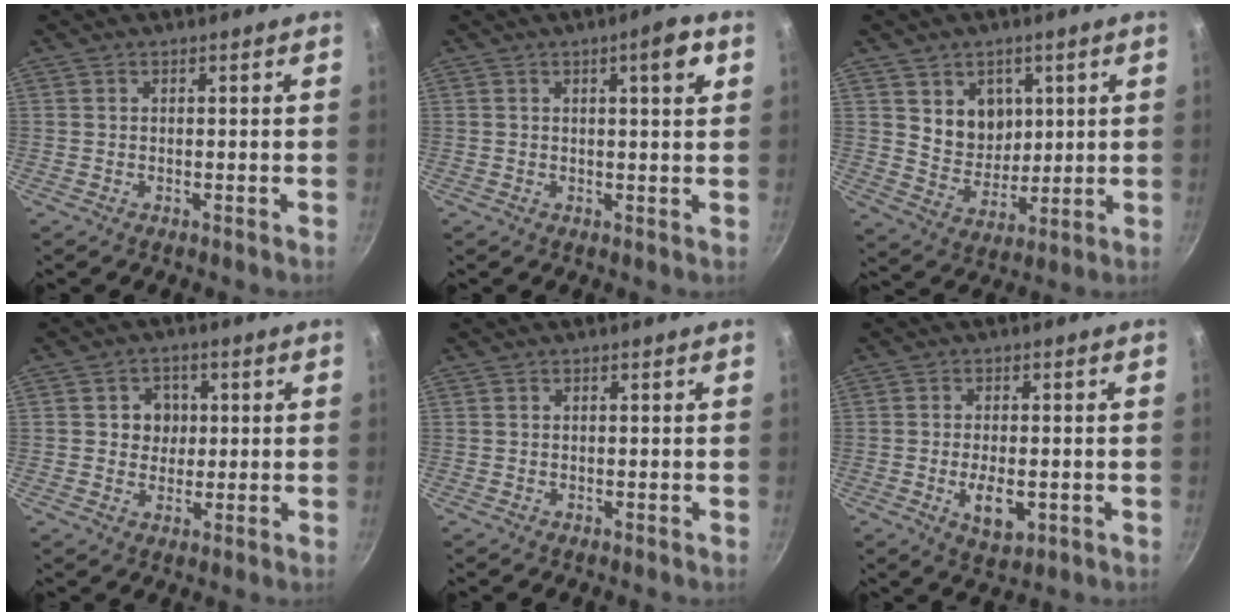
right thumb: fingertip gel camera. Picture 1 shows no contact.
{"total": 5.2, "force": [1.9, 1.1, 4.7], "torque": [-0.055, 0.000, 0.023]}
{"total": 8.9, "force": [2.8, 7.6, 3.8], "torque": [-0.031, -0.024, 0.057]}
{"total": 4.8, "force": [0.7, 4.5, 1.8], "torque": [0.006, -0.001, 0.006]}
{"total": 0.0}
{"total": 6.3, "force": [-1.5, 3.1, 5.3], "torque": [-0.087, -0.002, -0.019]}